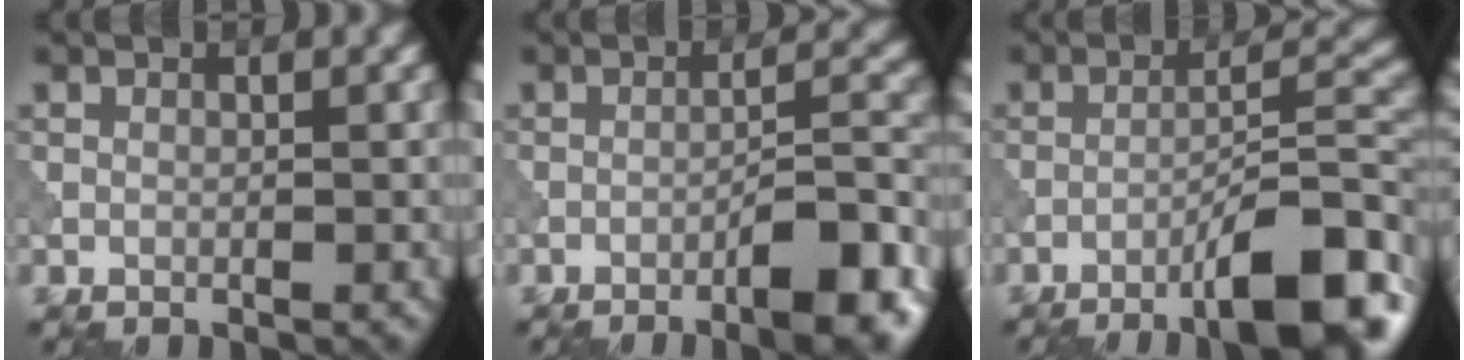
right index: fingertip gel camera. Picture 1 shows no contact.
{"total": 7.1, "force": [-4.2, 1.5, 5.5], "torque": [-0.069, 0.016, -0.062]}
{"total": 9.8, "force": [-5.9, 2.1, 7.5], "torque": [-0.110, 0.015, -0.091]}